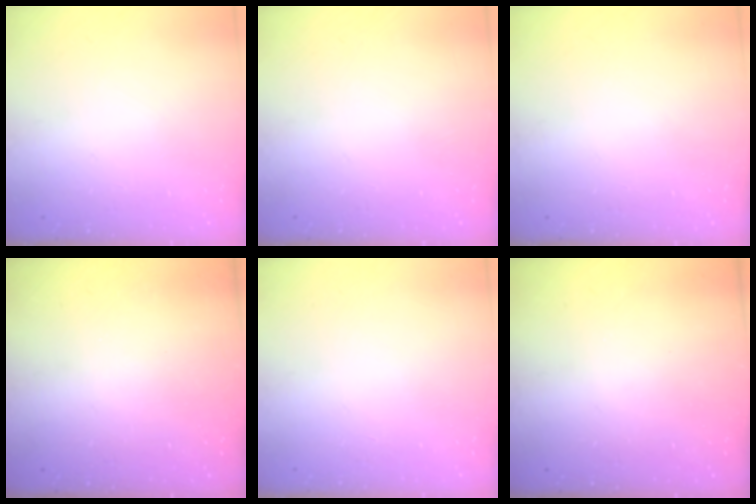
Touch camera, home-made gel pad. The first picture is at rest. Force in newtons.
{"total": 0.0}
{"total": 0.0}
{"total": 2.9, "press": 2.7, "slide": 0.8}
{"total": 0.0}
{"total": 3.2, "press": 3.2, "slide": 0.1}